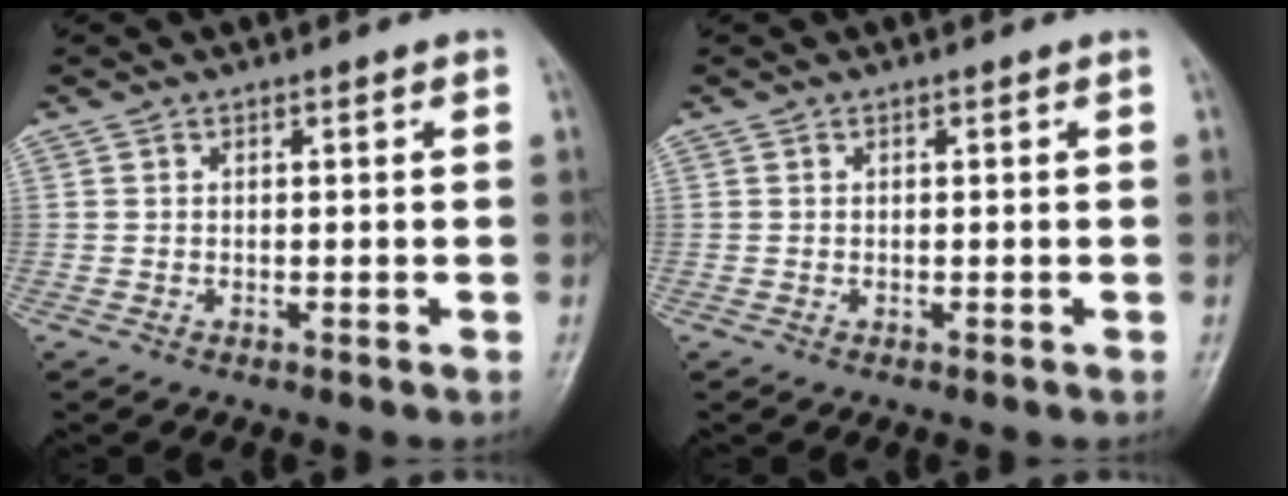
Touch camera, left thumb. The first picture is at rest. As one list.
[{"total": 0.0}]